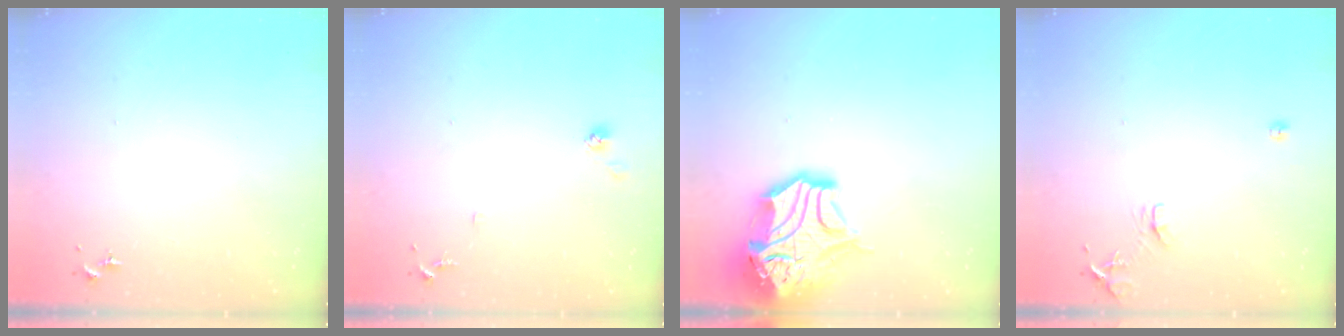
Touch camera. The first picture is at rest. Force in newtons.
{"total": 7.8, "press": 7.7, "slide": 0.6}
{"total": 17.4, "press": 17.2, "slide": 2.6}
{"total": 8.6, "press": 8.6, "slide": 0.8}